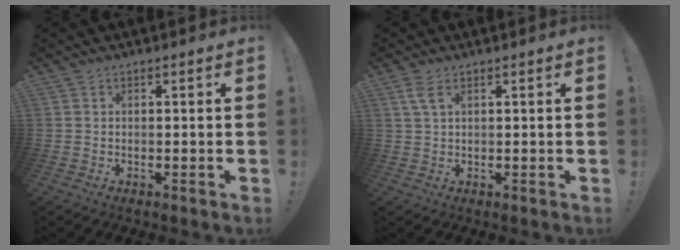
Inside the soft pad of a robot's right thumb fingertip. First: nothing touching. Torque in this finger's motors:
{"motor_torque": [-0.22, 0.25, 0.01, 0.40, 0.13]}